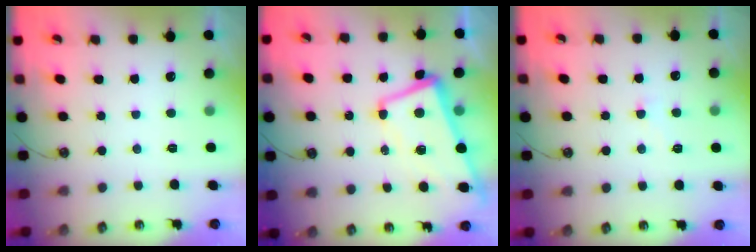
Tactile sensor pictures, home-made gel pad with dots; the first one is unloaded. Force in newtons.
{"total": 2.8, "press": 2.3, "slide": 1.6}
{"total": 2.0, "press": 1.7, "slide": 1.0}